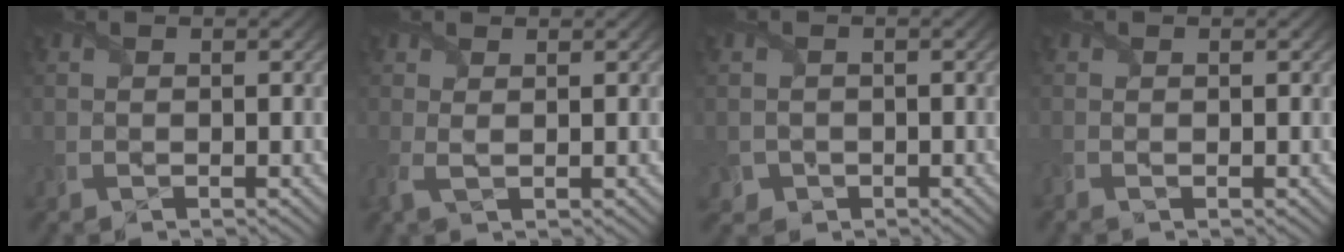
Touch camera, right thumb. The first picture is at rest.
{"total": 2.1, "force": [0.5, 1.0, 1.7], "torque": [-0.054, 0.000, 0.005]}
{"total": 1.5, "force": [-0.4, 1.4, -0.2], "torque": [0.005, -0.001, -0.007]}
{"total": 0.8, "force": [-0.5, 0.4, 0.5], "torque": [-0.020, -0.003, -0.014]}